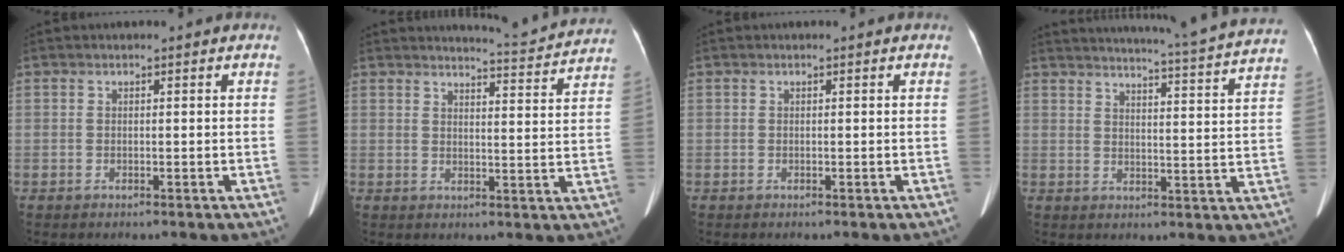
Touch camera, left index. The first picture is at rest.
{"total": 8.3, "force": [8.3, -0.7, 0.6], "torque": [-0.024, -0.023, 0.097]}
{"total": 0.0}
{"total": 22.2, "force": [20.9, -1.3, 7.4], "torque": [-0.120, -0.065, 0.248]}